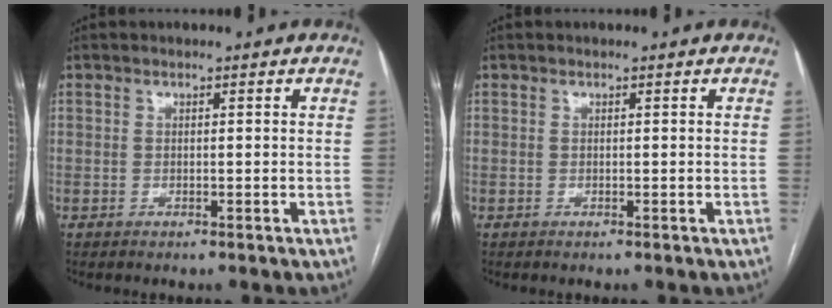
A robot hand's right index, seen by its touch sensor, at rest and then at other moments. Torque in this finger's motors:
{"motor_torque": [0.00, 0.00, 0.03, 0.01]}